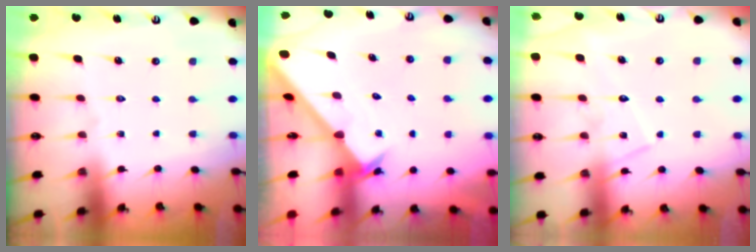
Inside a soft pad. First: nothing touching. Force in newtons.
{"total": 2.6, "press": 2.6, "slide": 0.2}
{"total": 9.6, "press": 9.6, "slide": 0.6}